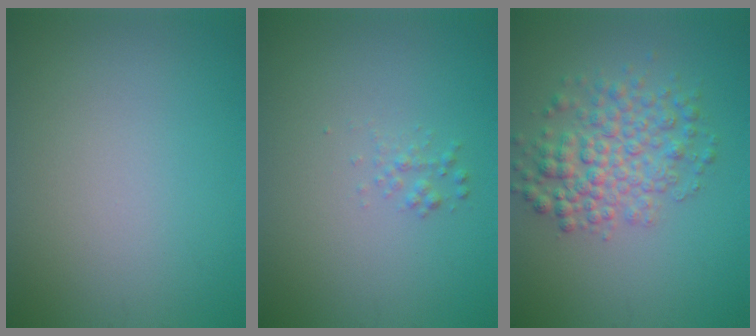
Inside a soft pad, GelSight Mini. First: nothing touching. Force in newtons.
{"total": 0.9, "press": 0.9, "slide": 0.1}
{"total": 4.9, "press": 4.9, "slide": 0.2}